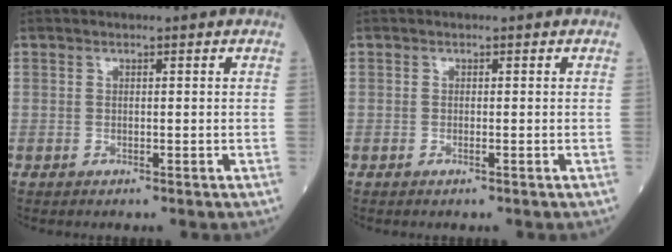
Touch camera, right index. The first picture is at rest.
{"total": 0.5, "force": [-0.4, 0.0, 0.3], "torque": [-0.008, 0.000, -0.007]}